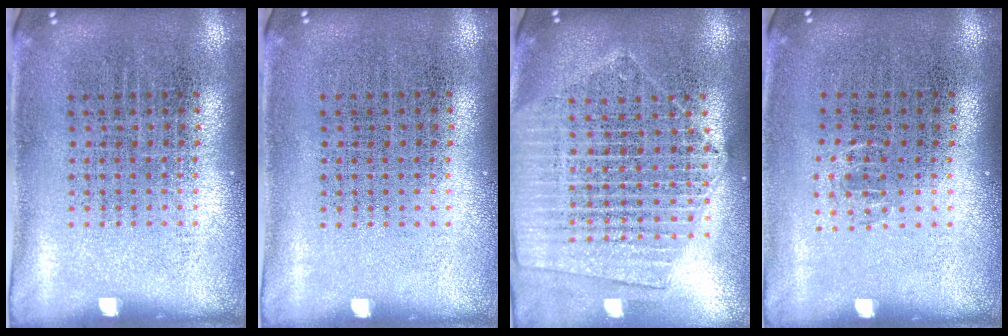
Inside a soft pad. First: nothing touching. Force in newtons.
{"total": 0.0}
{"total": 2.1, "press": 1.9, "slide": 0.9}
{"total": 0.5, "press": 0.5, "slide": 0.3}